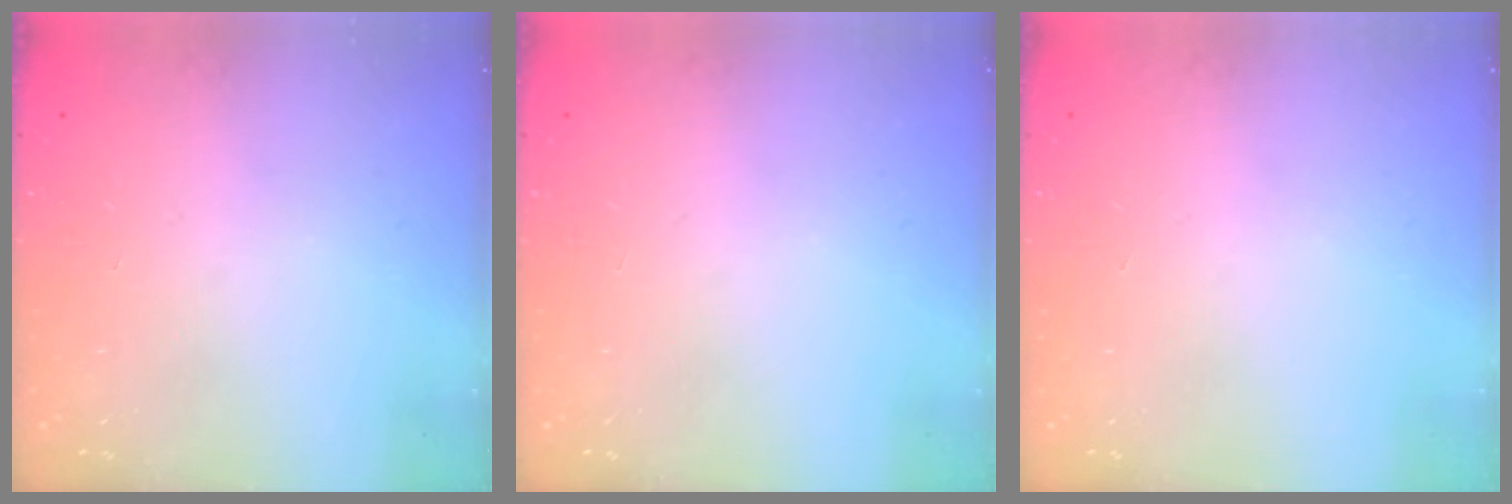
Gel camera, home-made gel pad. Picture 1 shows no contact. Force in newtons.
{"total": 0.0}
{"total": 0.0}